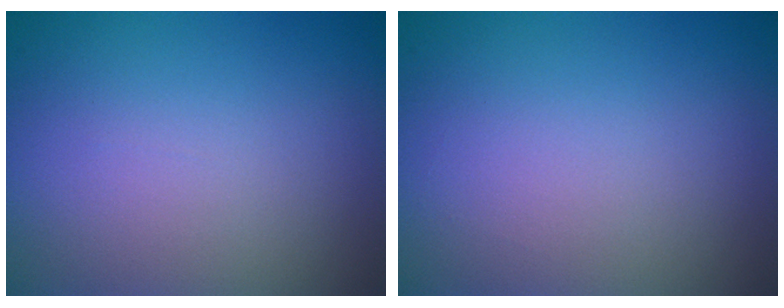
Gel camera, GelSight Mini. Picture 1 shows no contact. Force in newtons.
{"total": 0.0}